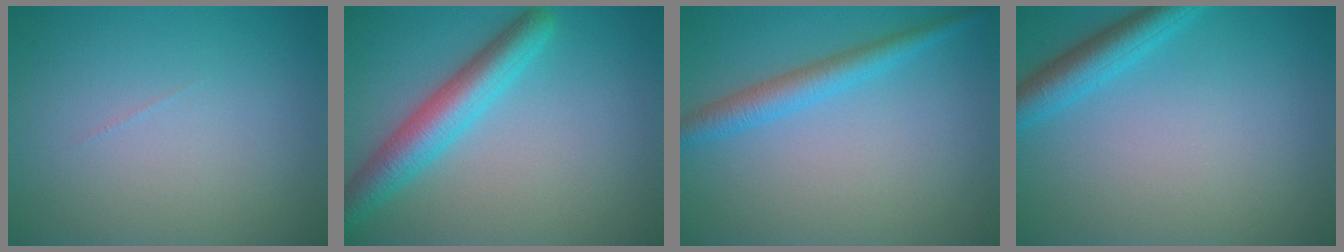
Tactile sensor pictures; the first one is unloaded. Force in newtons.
{"total": 5.1, "press": 5.1, "slide": 0.2}
{"total": 3.0, "press": 3.0, "slide": 0.1}
{"total": 3.5, "press": 3.5, "slide": 0.2}